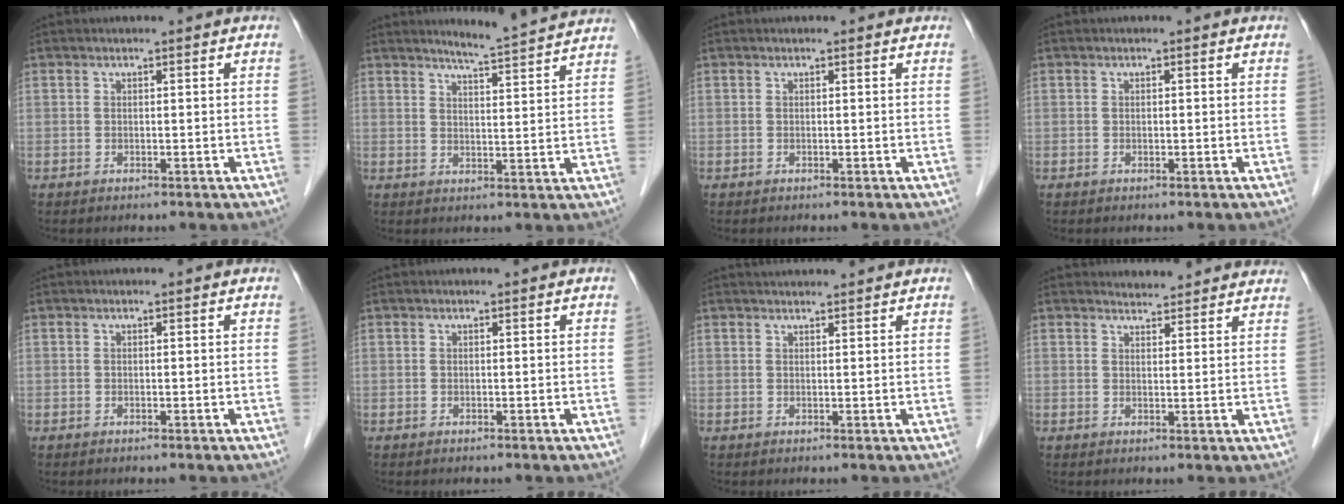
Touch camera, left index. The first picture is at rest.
{"total": 8.2, "force": [7.8, -0.9, 2.4], "torque": [-0.048, -0.004, 0.101]}
{"total": 0.6, "force": [0.4, 0.3, 0.1], "torque": [0.000, 0.007, 0.005]}
{"total": 0.0}
{"total": 0.0}
{"total": 0.0}
{"total": 4.7, "force": [4.6, 0.1, 1.1], "torque": [-0.008, 0.028, 0.059]}
{"total": 6.9, "force": [6.6, 1.6, 0.7], "torque": [0.008, 0.008, 0.062]}